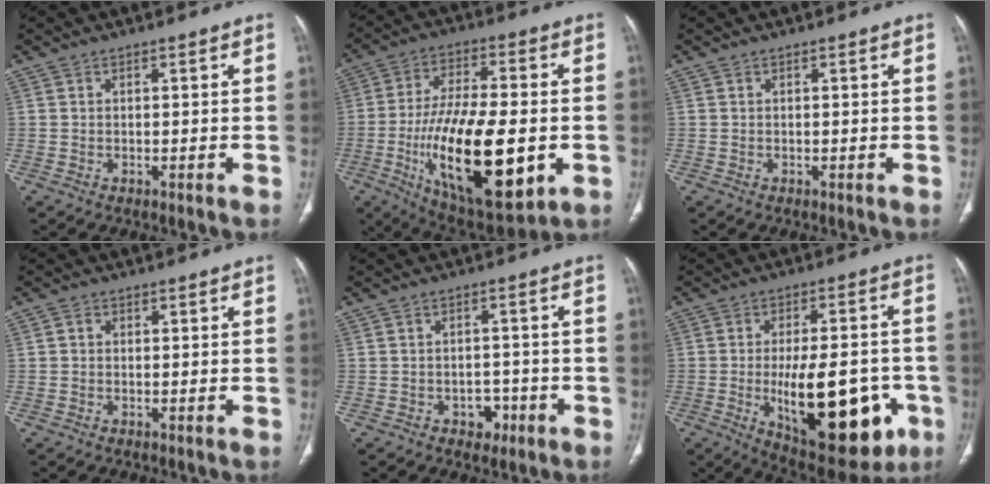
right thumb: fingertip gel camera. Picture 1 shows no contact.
{"total": 25.8, "force": [-5.6, 10.5, 22.9], "torque": [-0.412, -0.010, -0.075]}
{"total": 0.0}
{"total": 1.0, "force": [0.1, 0.9, 0.4], "torque": [-0.004, 0.002, 0.000]}
{"total": 3.9, "force": [-1.9, 2.9, 1.7], "torque": [-0.002, 0.016, -0.021]}
{"total": 23.1, "force": [-6.2, 10.1, 19.8], "torque": [-0.257, 0.008, -0.065]}